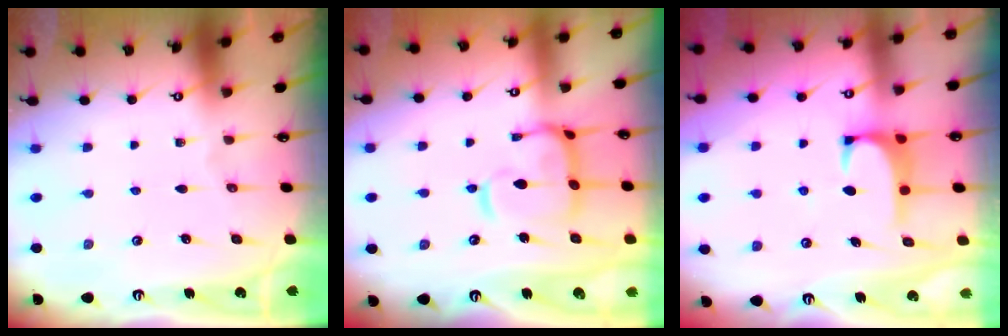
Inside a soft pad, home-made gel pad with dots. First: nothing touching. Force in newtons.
{"total": 10.0, "press": 9.9, "slide": 1.0}
{"total": 1.3, "press": 1.2, "slide": 0.5}